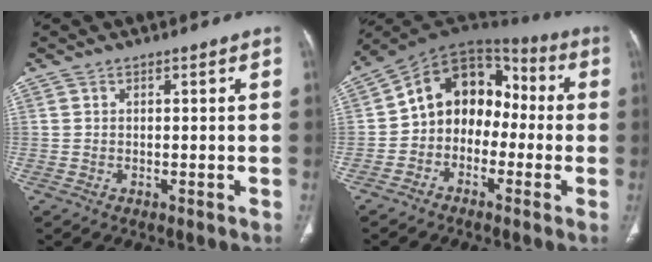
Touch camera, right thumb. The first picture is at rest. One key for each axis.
{"total": 13.4, "fx": -1.5, "fy": 10.5, "fz": 8.3, "tx": -0.086, "ty": 0.060, "tz": -0.043}